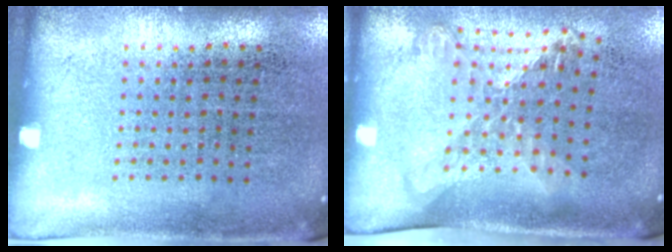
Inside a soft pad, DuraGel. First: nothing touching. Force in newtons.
{"total": 1.7, "press": 1.3, "slide": 1.0}